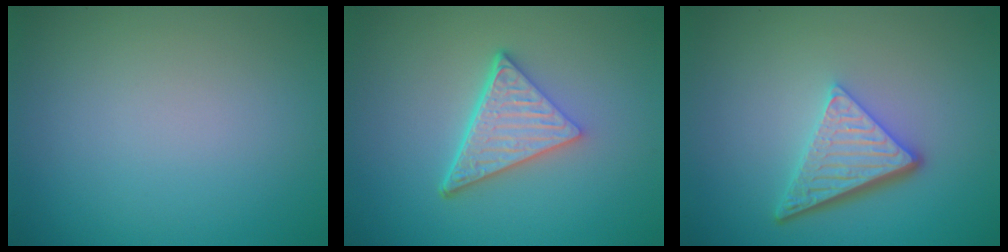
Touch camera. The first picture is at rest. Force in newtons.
{"total": 5.1, "press": 3.6, "slide": 3.7}
{"total": 4.9, "press": 3.5, "slide": 3.4}